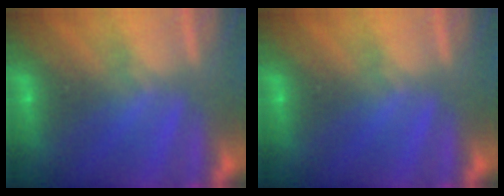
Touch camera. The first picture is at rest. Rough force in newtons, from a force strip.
{"total": 0.0}